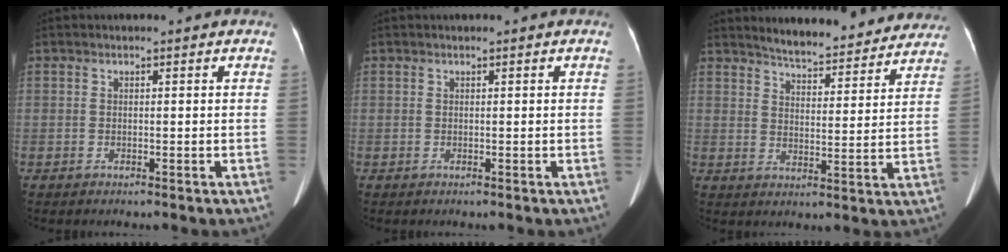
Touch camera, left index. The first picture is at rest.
{"total": 0.0}
{"total": 13.7, "force": [12.7, 2.5, 4.3], "torque": [-0.050, 0.000, 0.163]}